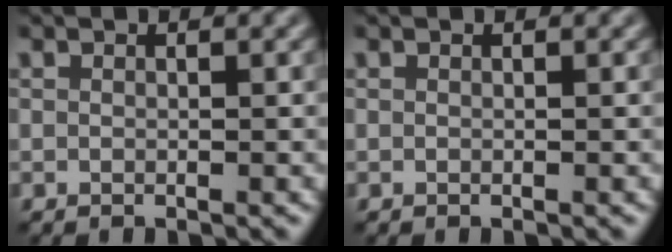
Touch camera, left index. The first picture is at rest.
{"total": 0.0}